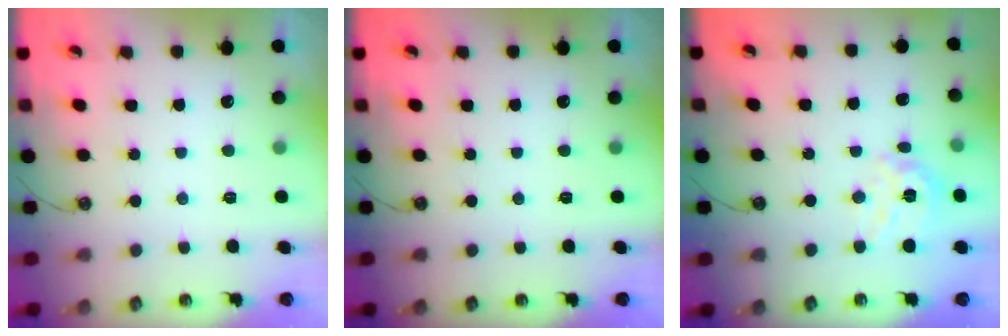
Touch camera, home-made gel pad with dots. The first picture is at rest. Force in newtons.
{"total": 0.0}
{"total": 12.8, "press": 12.8, "slide": 1.1}